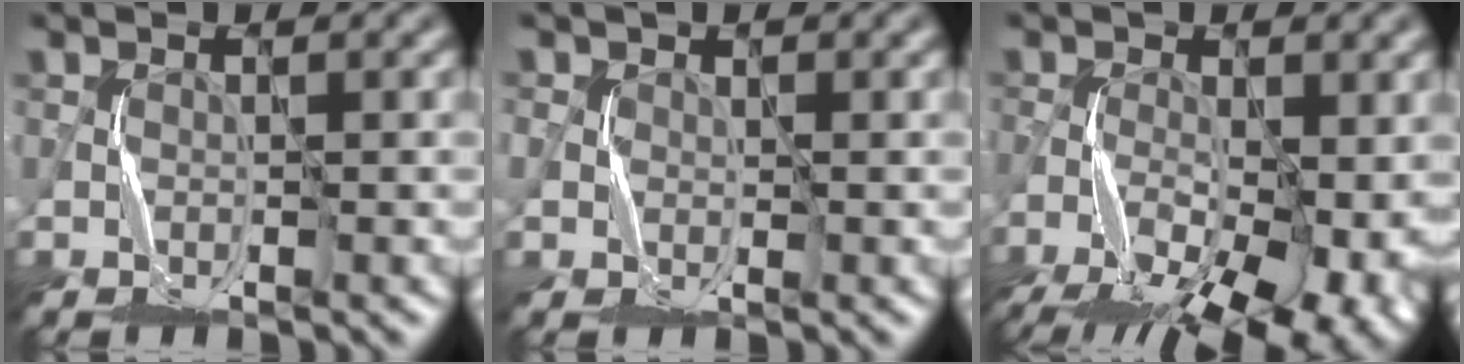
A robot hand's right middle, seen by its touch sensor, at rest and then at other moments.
{"total": 1.7, "force": [0.2, 1.7, 0.4], "torque": [-0.008, -0.006, 0.012]}
{"total": 13.3, "force": [-7.2, 6.0, 9.4], "torque": [-0.162, -0.040, -0.102]}